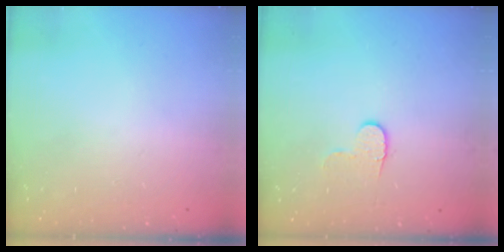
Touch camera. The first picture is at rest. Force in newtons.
{"total": 4.9, "press": 4.9, "slide": 0.5}